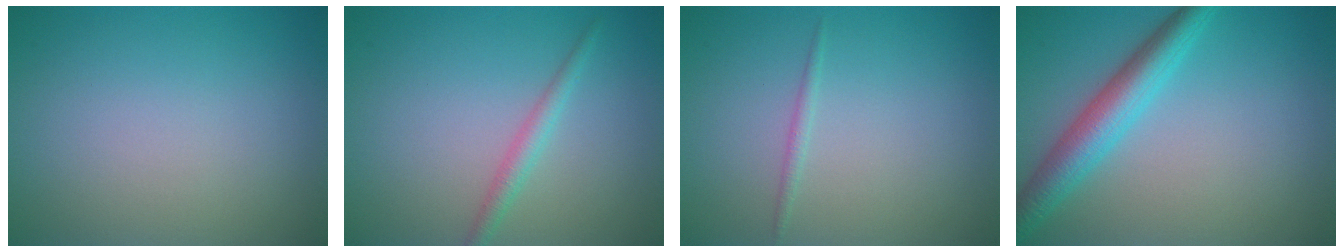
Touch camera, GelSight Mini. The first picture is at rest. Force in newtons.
{"total": 1.6, "press": 1.6, "slide": 0.0}
{"total": 0.7, "press": 0.7, "slide": 0.0}
{"total": 4.7, "press": 4.7, "slide": 0.1}